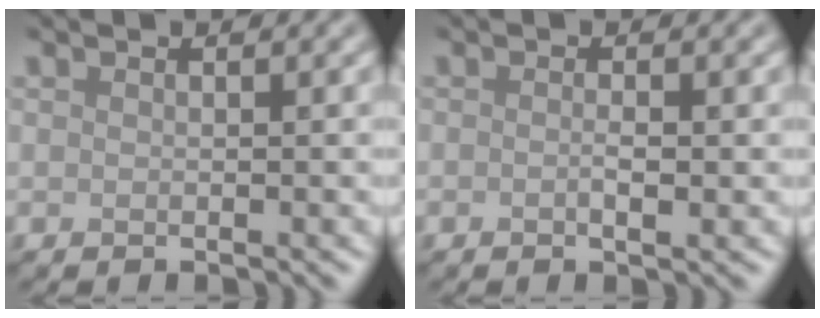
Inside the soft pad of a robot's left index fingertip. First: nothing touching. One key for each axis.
{"total": 1.2, "fx": -0.2, "fy": 0.3, "fz": 1.1, "tx": -0.019, "ty": -0.004, "tz": -0.003}